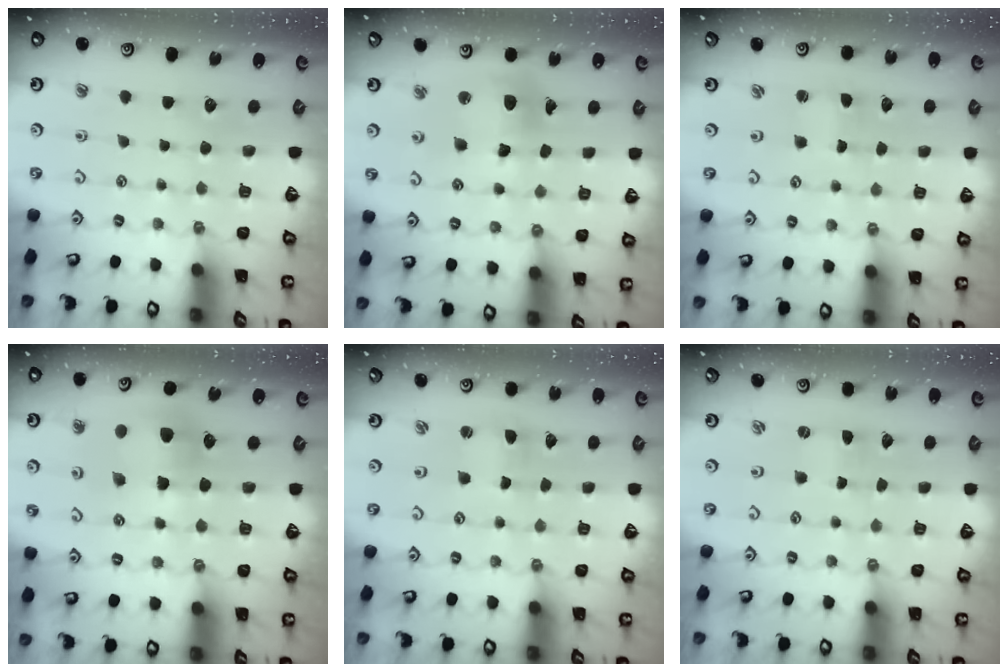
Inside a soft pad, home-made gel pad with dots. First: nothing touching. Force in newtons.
{"total": 11.6, "press": 11.5, "slide": 1.5}
{"total": 1.1, "press": 1.1, "slide": 0.2}
{"total": 6.4, "press": 6.3, "slide": 0.9}
{"total": 1.6, "press": 1.5, "slide": 0.3}
{"total": 0.0}